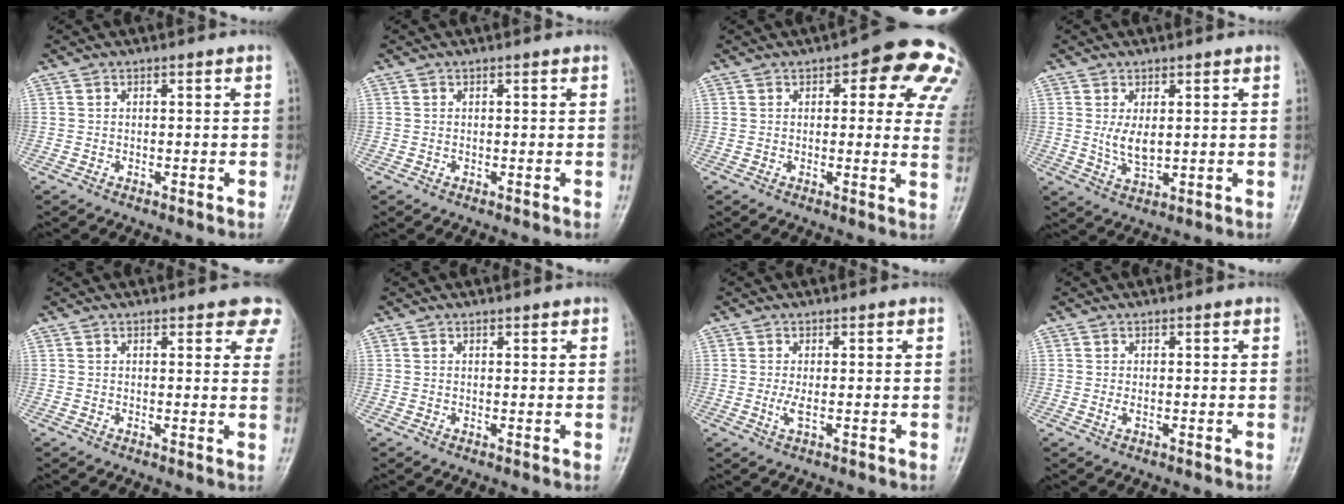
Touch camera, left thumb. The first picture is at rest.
{"total": 0.0}
{"total": 15.8, "force": [6.5, 6.4, 12.9], "torque": [-0.106, -0.014, 0.063]}
{"total": 4.4, "force": [0.9, 2.3, 3.7], "torque": [-0.062, -0.014, 0.025]}
{"total": 5.9, "force": [4.1, 2.5, 3.5], "torque": [-0.003, -0.012, 0.035]}
{"total": 0.7, "force": [0.6, 0.3, 0.2], "torque": [-0.002, -0.004, 0.008]}
{"total": 1.8, "force": [0.0, 0.5, 1.8], "torque": [-0.041, -0.006, 0.004]}
{"total": 0.9, "force": [0.2, 0.4, 0.8], "torque": [-0.018, -0.003, 0.004]}